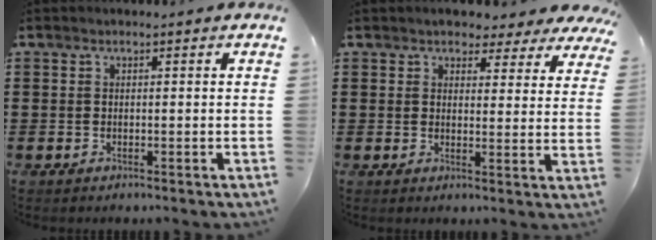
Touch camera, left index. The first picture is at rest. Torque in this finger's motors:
{"motor_torque": [1.23, -0.91, 0.61, 0.08]}